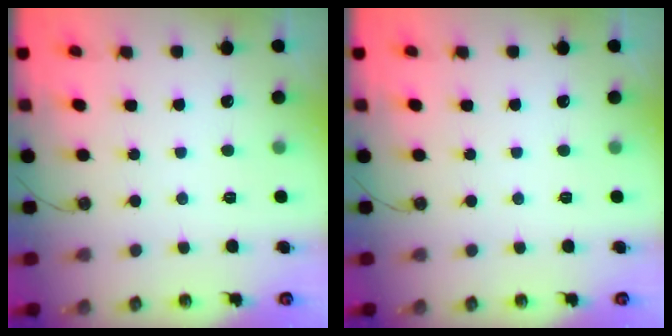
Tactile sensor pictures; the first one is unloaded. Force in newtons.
{"total": 0.0}